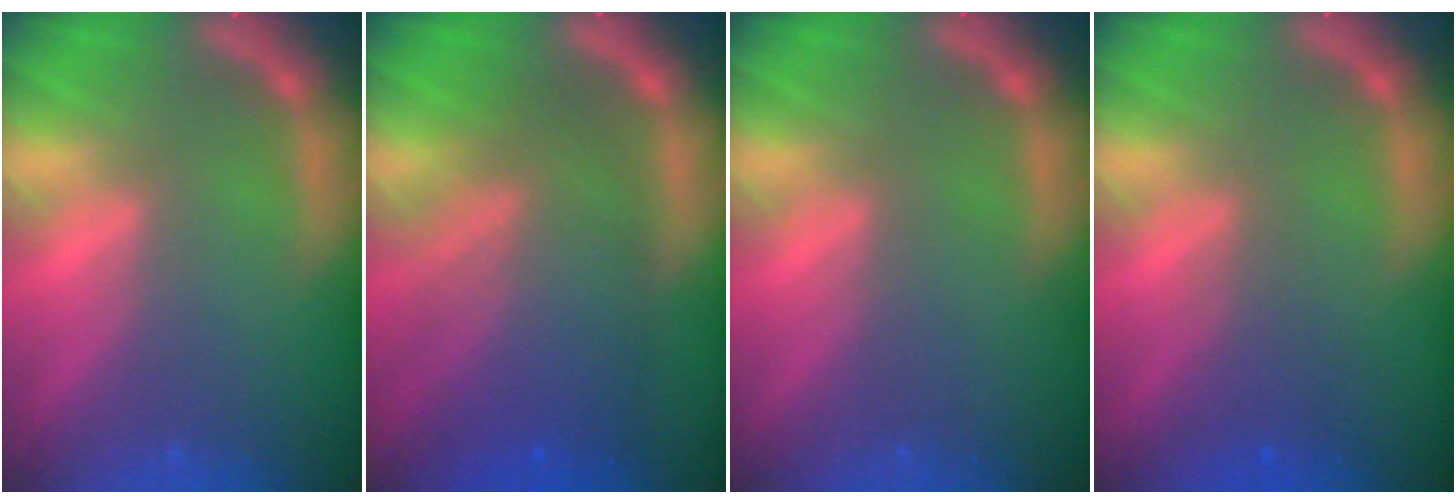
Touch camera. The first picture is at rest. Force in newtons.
{"total": 9.0}
{"total": 0.0}
{"total": 1.9}